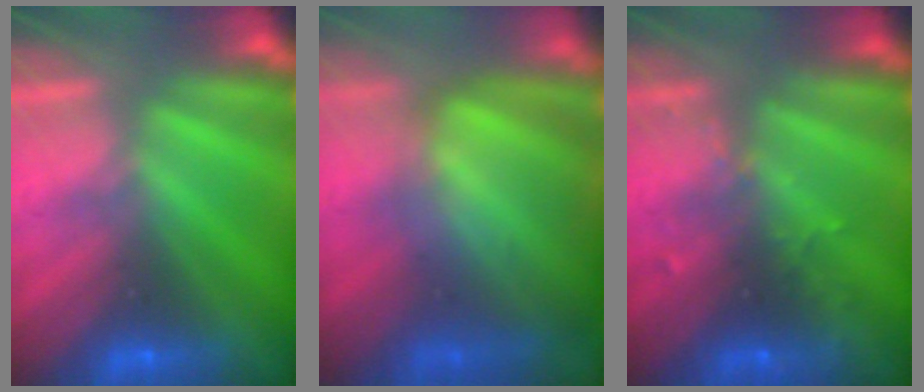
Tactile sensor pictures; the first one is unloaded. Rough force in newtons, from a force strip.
{"total": 8.0}
{"total": 2.9}